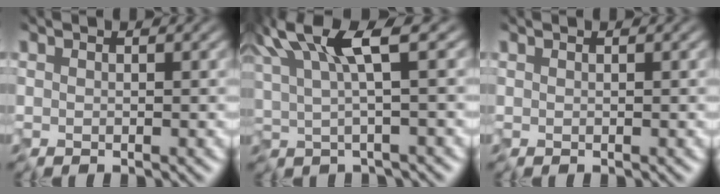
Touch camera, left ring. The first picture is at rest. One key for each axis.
{"total": 7.7, "fx": 3.0, "fy": 2.2, "fz": 6.8, "tx": -0.147, "ty": 0.010, "tz": 0.058}
{"total": 0.0}